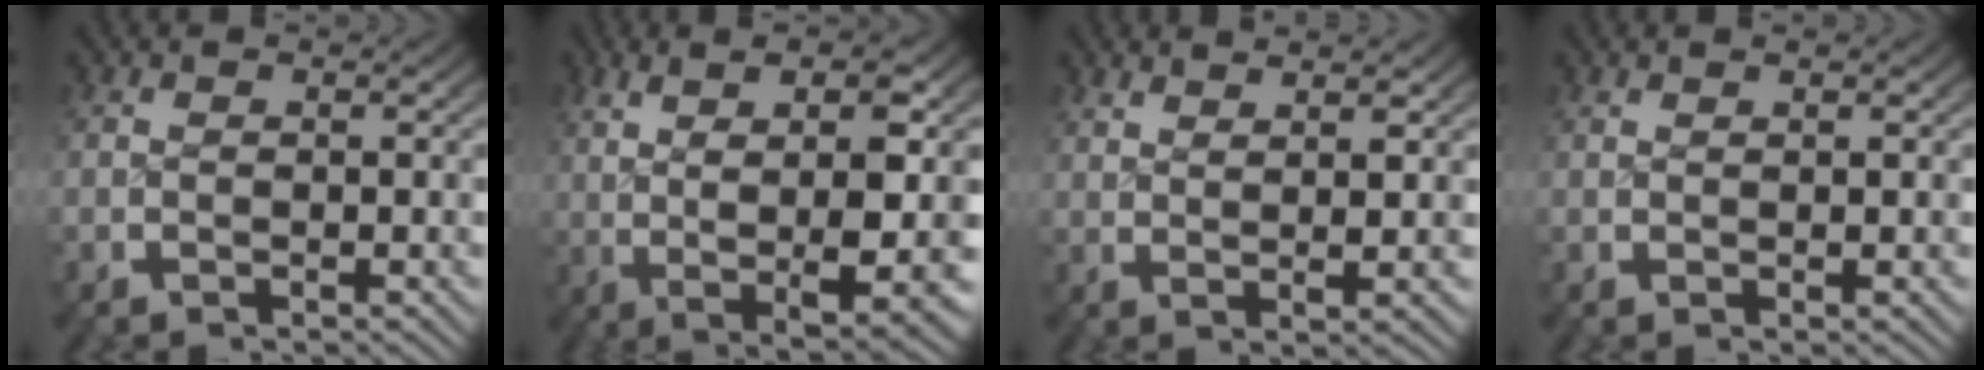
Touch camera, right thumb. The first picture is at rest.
{"total": 13.6, "force": [0.4, 6.1, 12.1], "torque": [-0.190, -0.017, 0.023]}
{"total": 3.4, "force": [2.3, 0.2, 2.4], "torque": [-0.032, 0.001, 0.045]}
{"total": 0.9, "force": [0.7, -0.3, 0.5], "torque": [-0.008, 0.000, 0.015]}